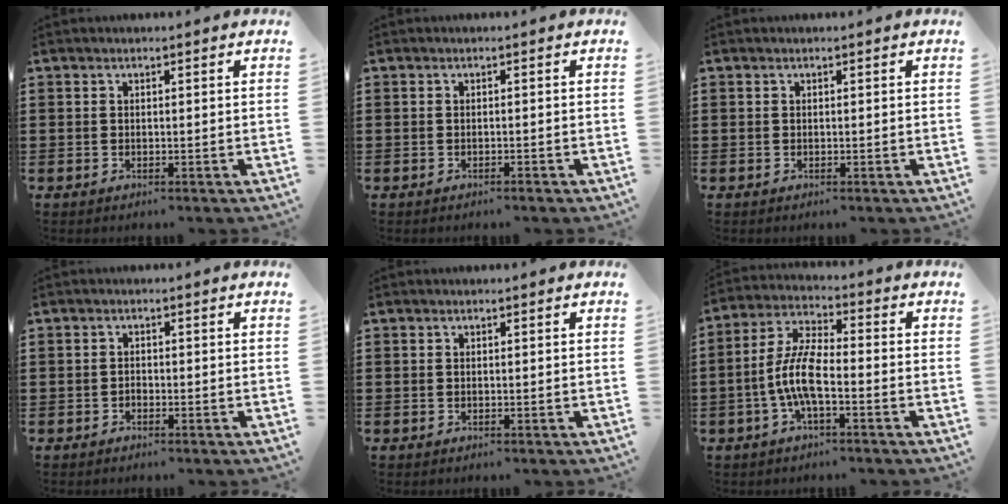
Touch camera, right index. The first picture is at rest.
{"total": 0.5, "force": [-0.5, 0.0, 0.2], "torque": [-0.006, -0.003, -0.010]}
{"total": 0.0}
{"total": 0.9, "force": [-0.6, 0.6, 0.2], "torque": [-0.006, 0.001, -0.013]}
{"total": 0.0}
{"total": 7.9, "force": [-2.1, 2.5, 7.1], "torque": [-0.170, -0.012, -0.048]}